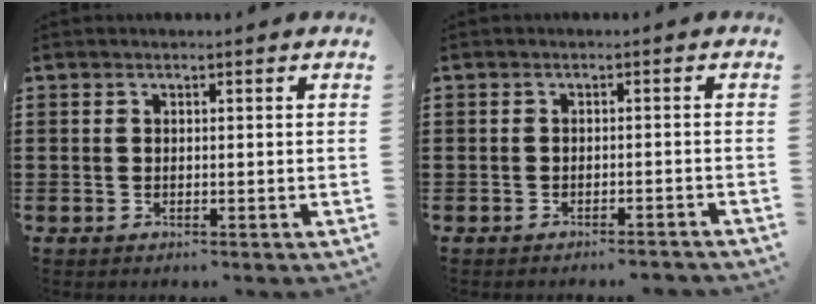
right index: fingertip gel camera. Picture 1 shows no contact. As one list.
[{"total": 1.5, "force": [-1.5, -0.1, 0.4], "torque": [-0.009, 0.002, -0.030]}]